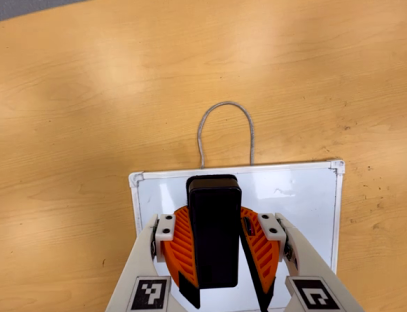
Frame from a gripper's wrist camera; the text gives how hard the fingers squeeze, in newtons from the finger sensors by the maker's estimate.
{"total": 10.1, "left": 10.0, "right": 10.2}